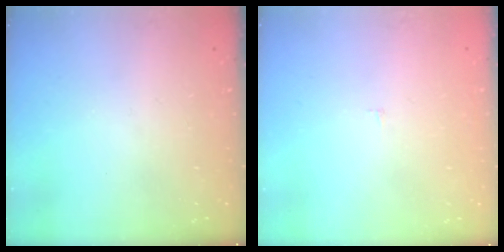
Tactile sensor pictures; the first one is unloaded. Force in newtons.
{"total": 1.6, "press": 1.6, "slide": 0.1}